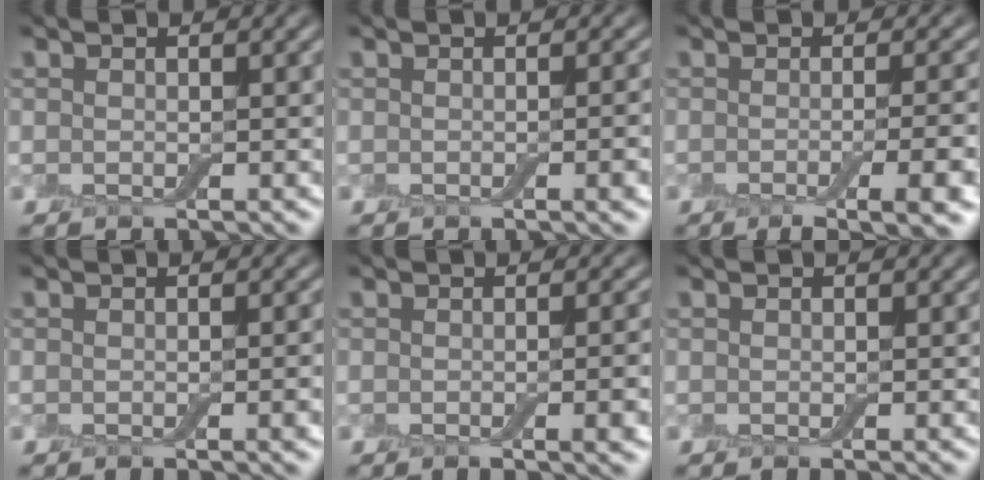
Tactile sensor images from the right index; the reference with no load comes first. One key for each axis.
{"total": 2.2, "fx": -0.5, "fy": 0.5, "fz": 2.1, "tx": -0.020, "ty": 0.002, "tz": -0.005}
{"total": 7.2, "fx": -3.2, "fy": 2.1, "fz": 6.1, "tx": -0.066, "ty": -0.008, "tz": -0.042}
{"total": 1.9, "fx": -0.4, "fy": 0.4, "fz": 1.8, "tx": -0.018, "ty": 0.000, "tz": -0.004}
{"total": 3.4, "fx": -0.7, "fy": 0.9, "fz": 3.1, "tx": -0.032, "ty": -0.001, "tz": -0.010}
{"total": 0.0}